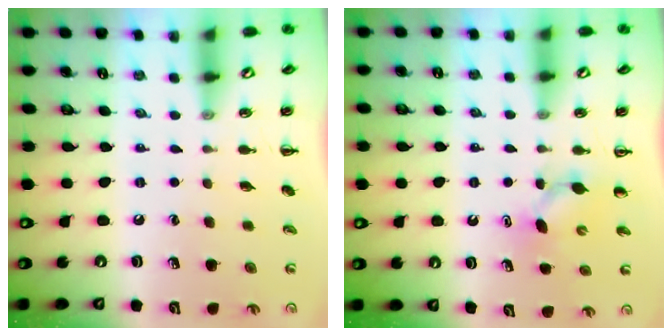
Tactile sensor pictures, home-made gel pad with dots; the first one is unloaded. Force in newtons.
{"total": 3.4, "press": 3.3, "slide": 0.8}